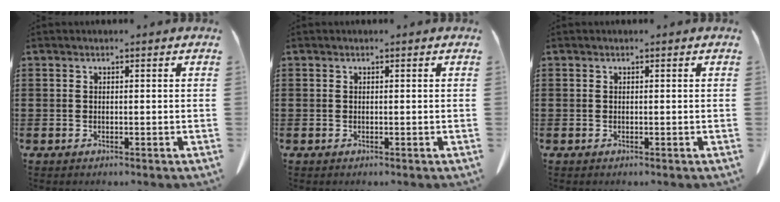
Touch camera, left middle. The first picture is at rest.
{"total": 0.0}
{"total": 0.0}